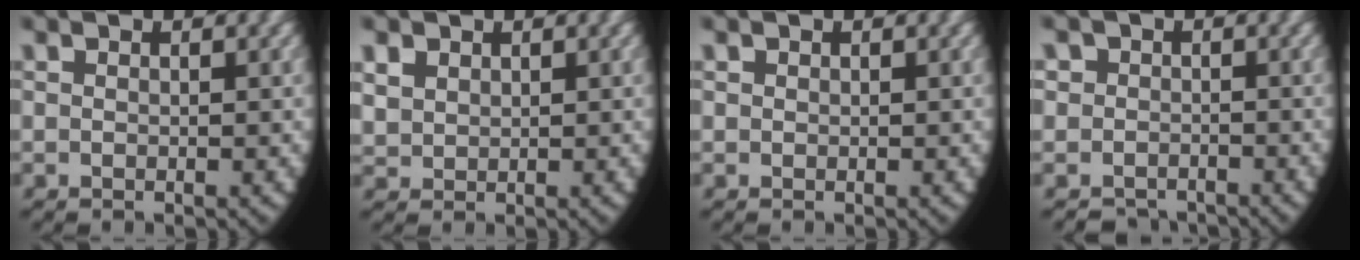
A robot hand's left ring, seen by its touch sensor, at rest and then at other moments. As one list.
[{"total": 2.5, "force": [1.2, 2.0, 1.0], "torque": [-0.036, -0.008, 0.036]}, {"total": 0.6, "force": [0.2, 0.5, 0.2], "torque": [-0.011, -0.009, 0.009]}, {"total": 3.8, "force": [-2.4, 2.9, 0.4], "torque": [-0.007, -0.009, -0.047]}]